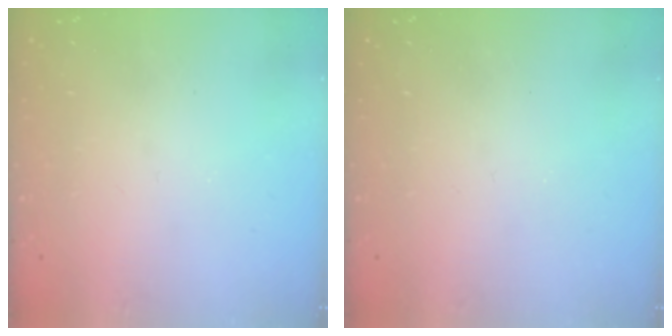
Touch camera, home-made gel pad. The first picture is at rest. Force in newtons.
{"total": 0.0}